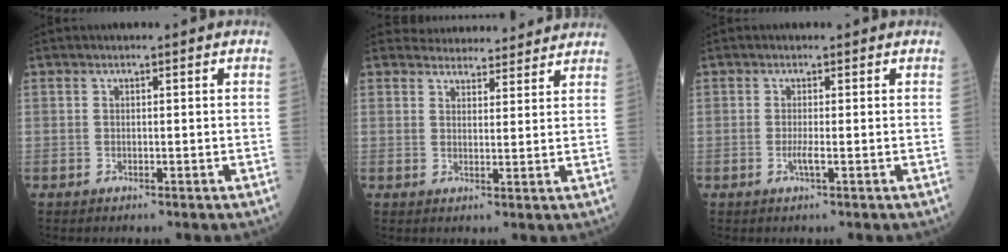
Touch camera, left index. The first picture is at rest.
{"total": 9.2, "force": [9.0, 2.1, 0.9], "torque": [0.003, 0.013, 0.105]}
{"total": 1.0, "force": [-0.3, -0.3, 1.0], "torque": [-0.024, -0.003, -0.005]}